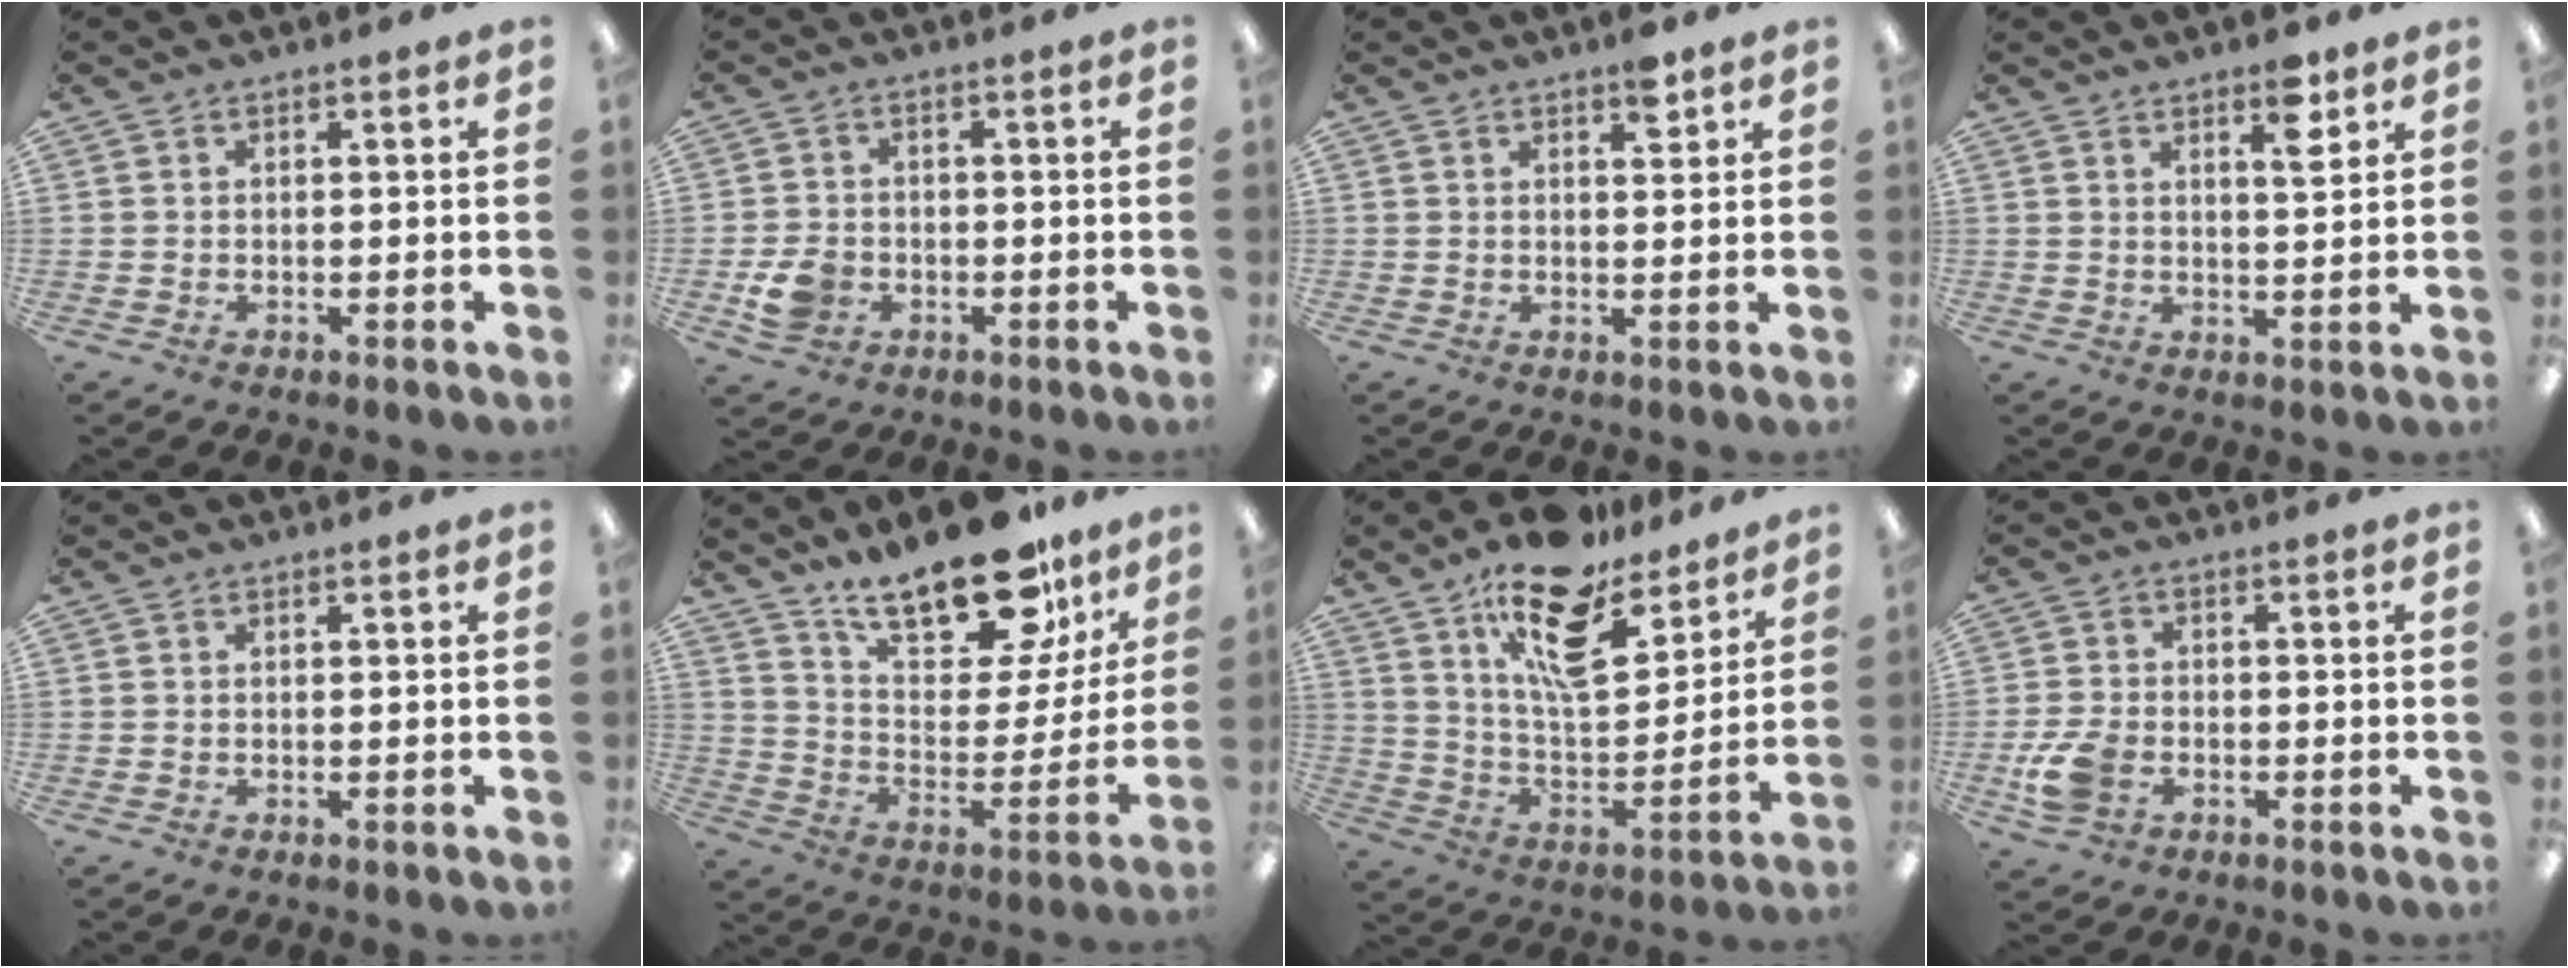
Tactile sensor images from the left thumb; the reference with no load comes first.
{"total": 5.6, "force": [-1.8, 4.5, 2.9], "torque": [-0.050, 0.005, -0.032]}
{"total": 4.0, "force": [2.8, 1.3, 2.5], "torque": [-0.023, -0.013, 0.042]}
{"total": 6.5, "force": [4.3, 2.0, 4.4], "torque": [-0.050, -0.024, 0.064]}
{"total": 0.0}
{"total": 22.7, "force": [17.3, 8.8, 11.8], "torque": [-0.187, -0.112, 0.298]}
{"total": 19.8, "force": [13.1, 8.7, 12.0], "torque": [-0.199, -0.074, 0.226]}
{"total": 7.2, "force": [-2.5, 4.9, 4.6], "torque": [-0.103, 0.008, -0.044]}